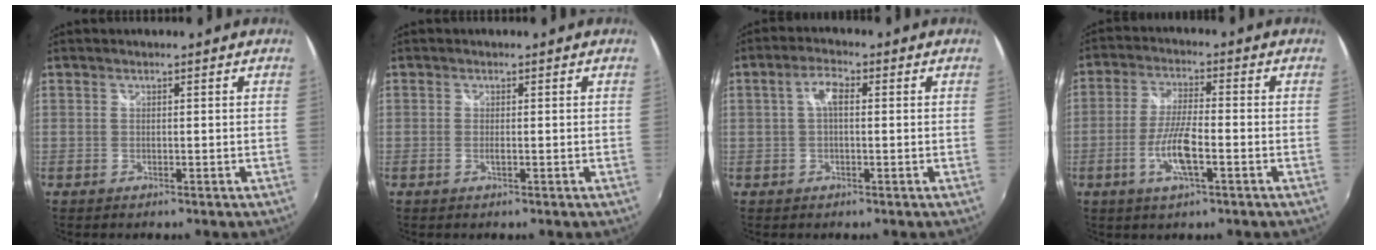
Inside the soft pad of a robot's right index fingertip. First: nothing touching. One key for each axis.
{"total": 0.7, "fx": -0.2, "fy": 0.1, "fz": 0.7, "tx": -0.014, "ty": -0.001, "tz": -0.005}
{"total": 3.6, "fx": 0.4, "fy": 1.5, "fz": 3.3, "tx": -0.062, "ty": 0.011, "tz": 0.008}
{"total": 8.1, "fx": -3.0, "fy": 1.6, "fz": 7.3, "tx": -0.149, "ty": -0.004, "tz": -0.058}